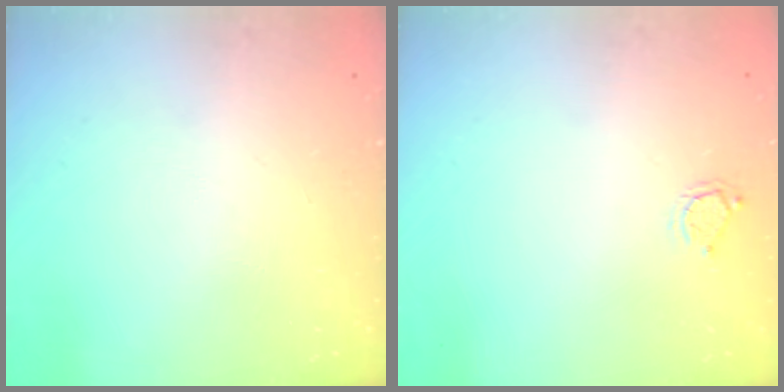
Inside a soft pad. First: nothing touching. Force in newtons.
{"total": 2.8, "press": 2.8, "slide": 0.3}